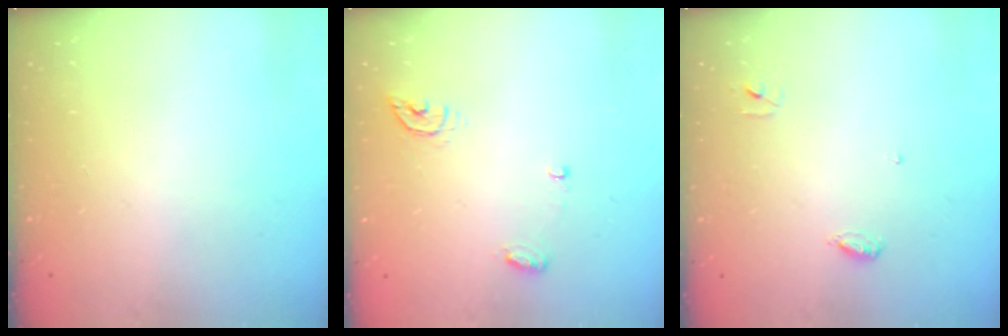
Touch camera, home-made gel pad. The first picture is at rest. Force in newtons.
{"total": 5.5, "press": 5.5, "slide": 0.5}
{"total": 3.4, "press": 3.4, "slide": 0.3}